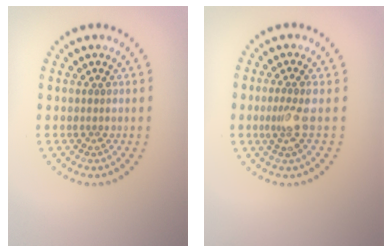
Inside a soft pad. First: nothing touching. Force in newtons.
{"total": 2.0, "press": 1.6, "slide": 1.3}